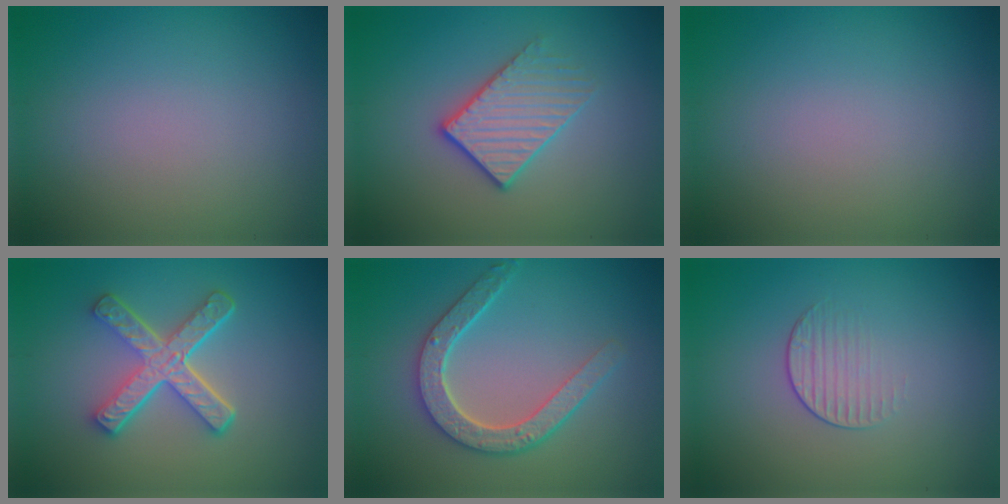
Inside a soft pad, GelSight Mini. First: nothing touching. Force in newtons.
{"total": 3.1, "press": 2.8, "slide": 1.4}
{"total": 0.0}
{"total": 5.4, "press": 3.8, "slide": 3.8}
{"total": 4.6, "press": 3.7, "slide": 2.6}
{"total": 1.5, "press": 0.7, "slide": 1.3}